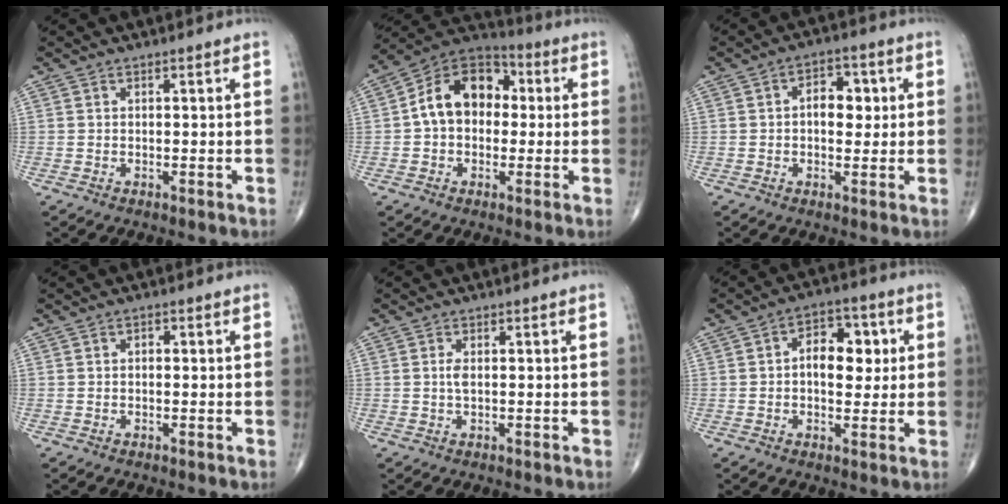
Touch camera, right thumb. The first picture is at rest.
{"total": 13.7, "force": [0.9, 9.9, 9.4], "torque": [-0.128, 0.036, 0.000]}
{"total": 6.6, "force": [0.8, 4.2, 5.0], "torque": [-0.046, 0.009, 0.005]}
{"total": 0.9, "force": [0.1, 0.6, 0.7], "torque": [-0.008, 0.002, -0.001]}
{"total": 1.5, "force": [0.2, 0.6, 1.4], "torque": [-0.031, -0.001, 0.005]}
{"total": 9.3, "force": [1.2, 5.9, 7.1], "torque": [-0.072, 0.013, 0.013]}